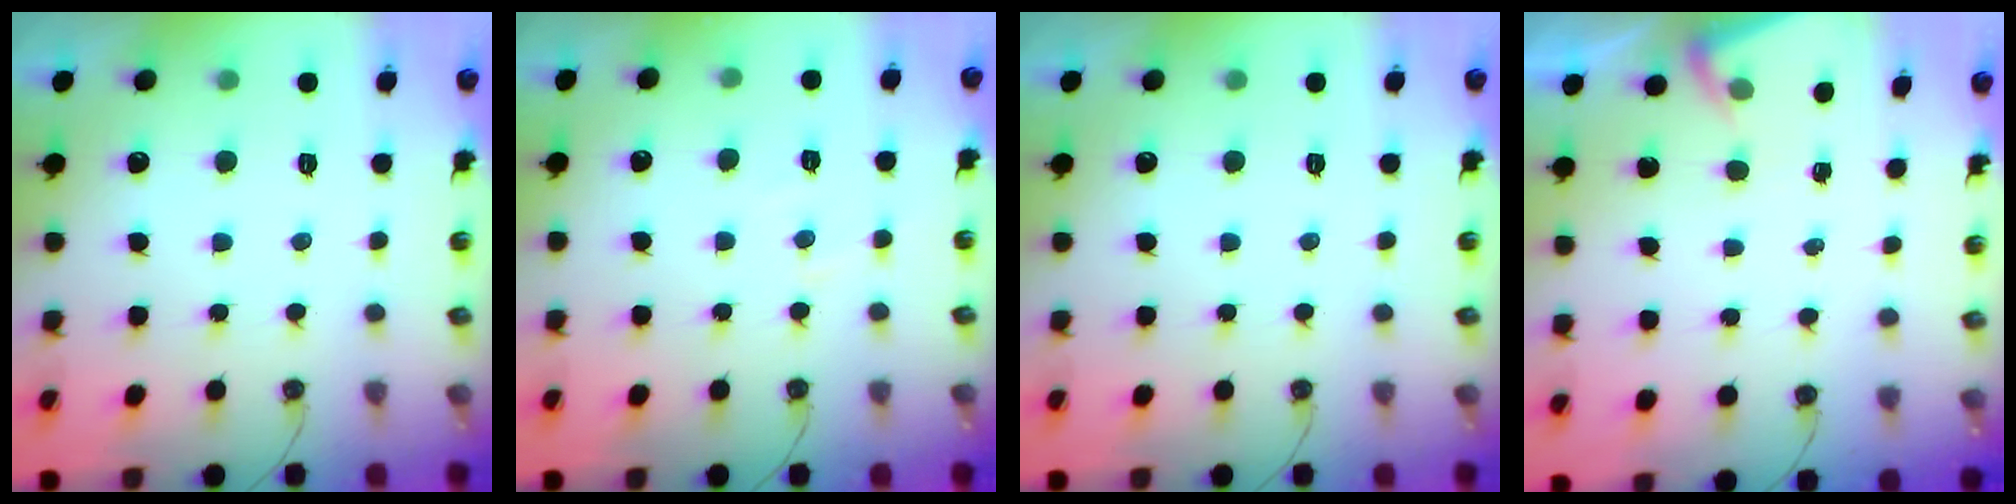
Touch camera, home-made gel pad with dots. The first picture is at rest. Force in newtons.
{"total": 4.9, "press": 4.8, "slide": 0.8}
{"total": 0.0}
{"total": 3.0, "press": 3.0, "slide": 0.5}